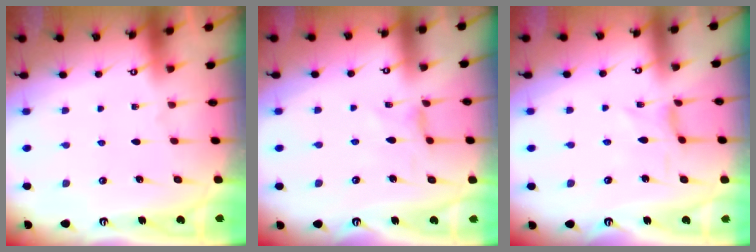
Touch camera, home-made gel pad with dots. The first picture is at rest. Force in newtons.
{"total": 0.5, "press": 0.5, "slide": 0.3}
{"total": 0.0}